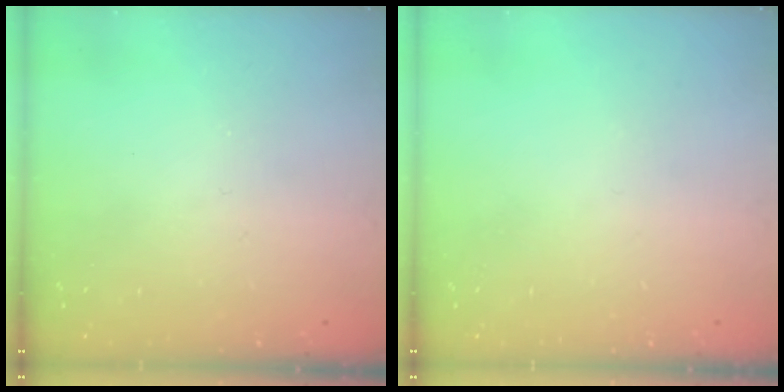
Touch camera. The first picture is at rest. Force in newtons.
{"total": 0.0}